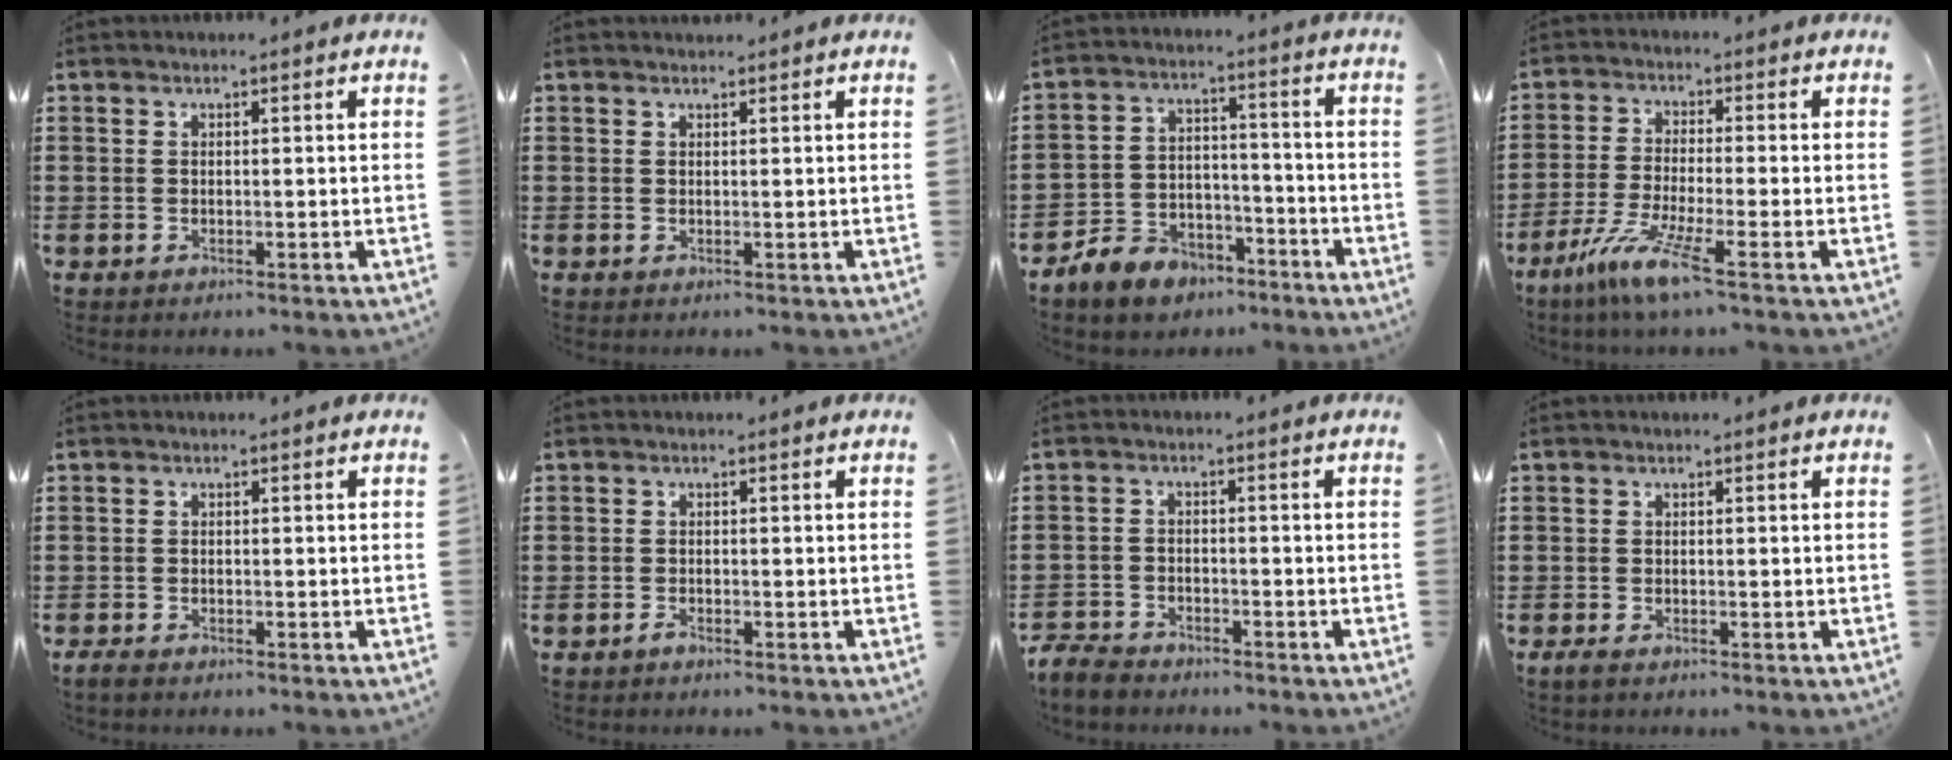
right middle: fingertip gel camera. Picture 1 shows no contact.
{"total": 0.0}
{"total": 6.9, "force": [-6.2, 2.9, 0.6], "torque": [-0.033, 0.021, -0.126]}
{"total": 7.6, "force": [-4.8, 0.2, 5.9], "torque": [-0.130, -0.019, -0.093]}
{"total": 1.4, "force": [-1.2, 0.5, 0.3], "torque": [-0.011, 0.002, -0.026]}
{"total": 1.3, "force": [-1.1, 0.4, 0.4], "torque": [-0.010, -0.002, -0.022]}
{"total": 3.9, "force": [-3.8, 1.0, 0.4], "torque": [-0.025, 0.000, -0.083]}
{"total": 1.1, "force": [-0.9, 0.4, 0.5], "torque": [-0.021, -0.004, -0.021]}